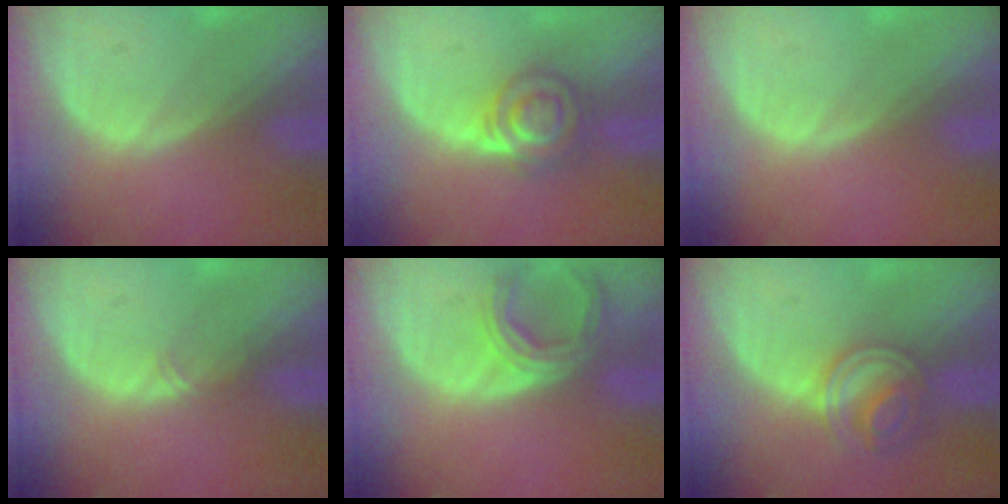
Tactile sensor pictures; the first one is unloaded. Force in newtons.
{"total": 6.5, "press": 5.5, "slide": 3.4}
{"total": 0.0}
{"total": 0.8, "press": 0.7, "slide": 0.4}
{"total": 6.2, "press": 5.7, "slide": 2.5}
{"total": 6.2, "press": 5.4, "slide": 3.0}